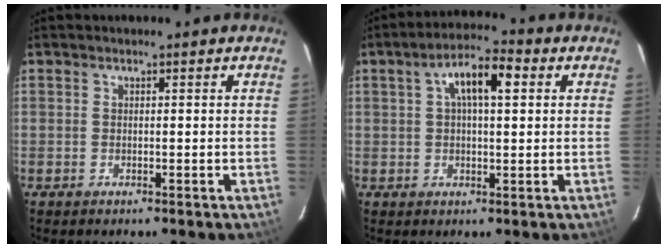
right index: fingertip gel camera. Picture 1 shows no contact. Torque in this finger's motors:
{"motor_torque": [0.27, 0.09, 0.50, 0.09]}